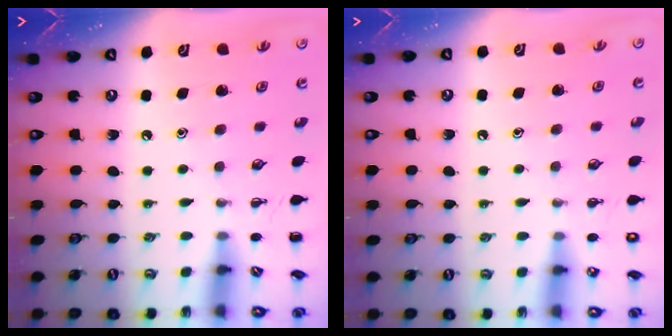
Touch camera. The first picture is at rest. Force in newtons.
{"total": 2.6, "press": 2.1, "slide": 1.6}